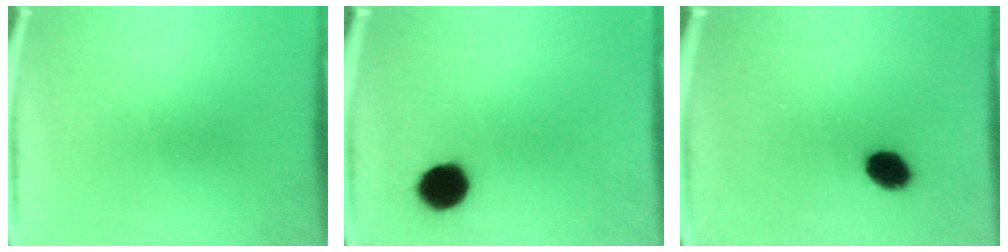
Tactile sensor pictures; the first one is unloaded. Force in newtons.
{"total": 8.4}
{"total": 6.7}